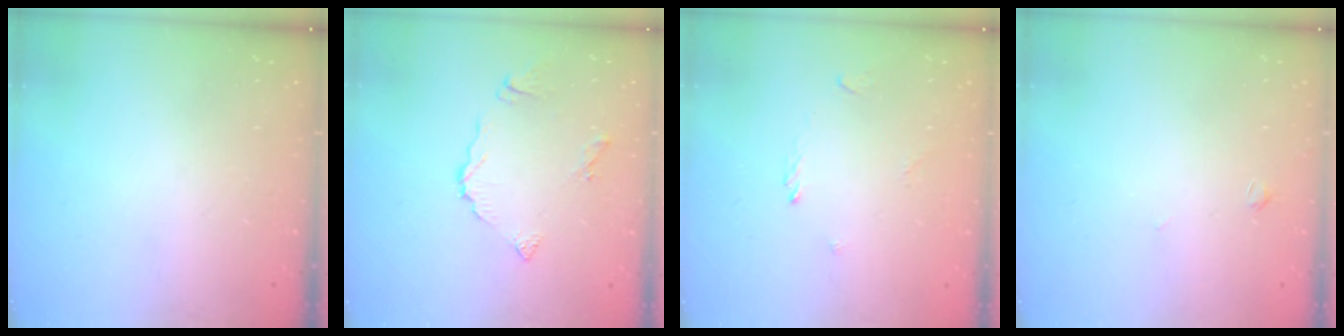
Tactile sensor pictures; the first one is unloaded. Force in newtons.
{"total": 7.2, "press": 7.1, "slide": 0.8}
{"total": 1.4, "press": 1.3, "slide": 0.4}
{"total": 1.5, "press": 1.4, "slide": 0.5}